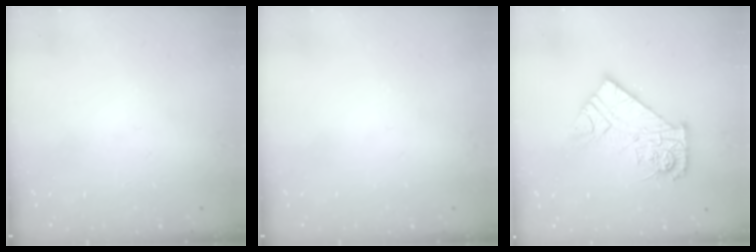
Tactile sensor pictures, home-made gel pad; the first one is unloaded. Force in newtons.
{"total": 0.0}
{"total": 14.6, "press": 14.6, "slide": 1.4}